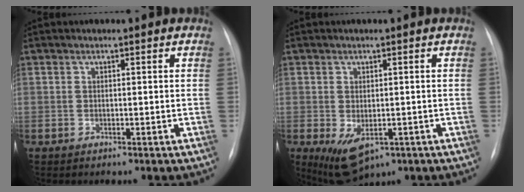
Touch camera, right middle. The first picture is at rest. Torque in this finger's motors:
{"motor_torque": [0.92, -0.89, 0.48, 0.12]}